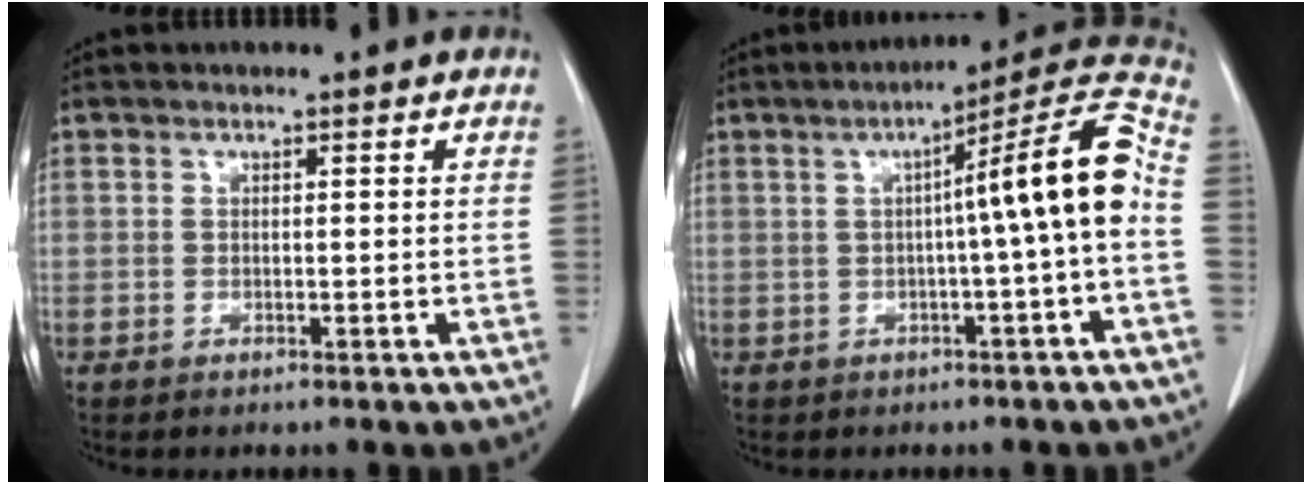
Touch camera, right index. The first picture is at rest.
{"total": 12.1, "force": [-0.2, -0.6, 12.1], "torque": [-0.164, 0.033, -0.008]}